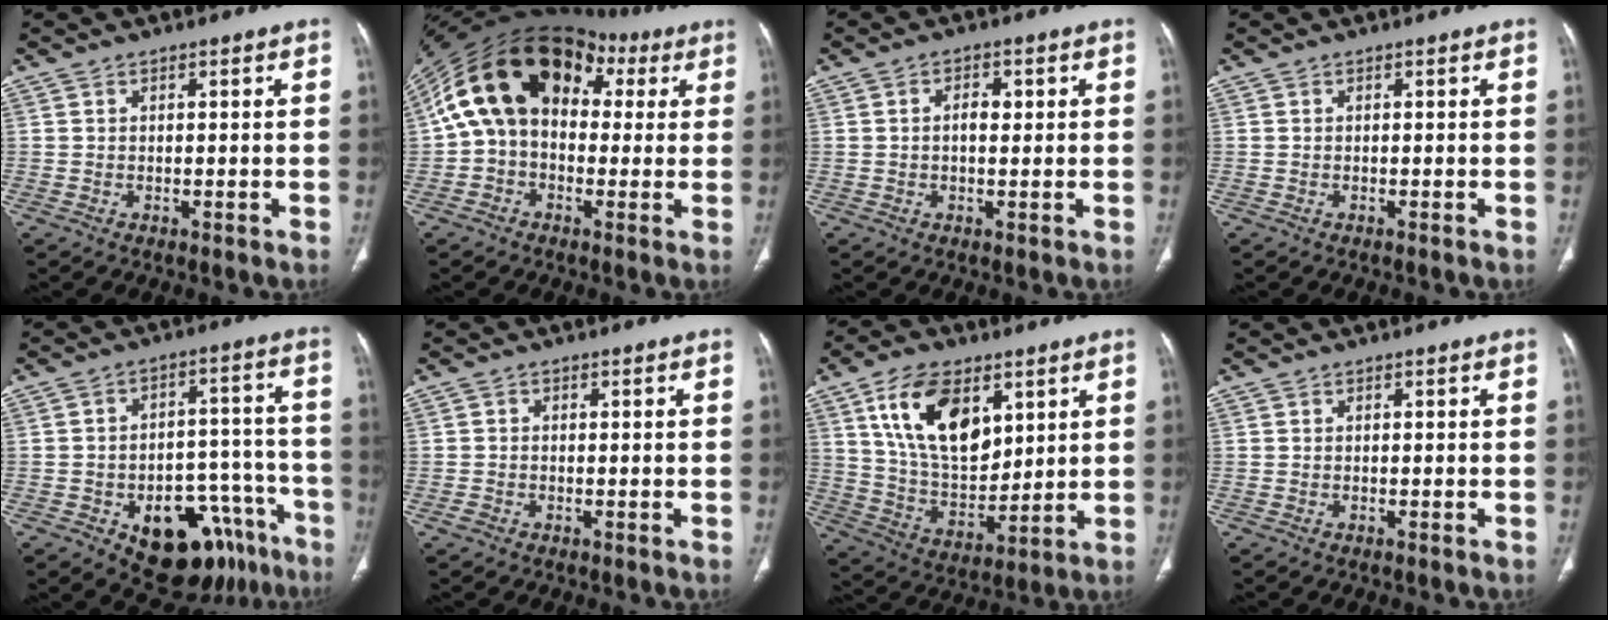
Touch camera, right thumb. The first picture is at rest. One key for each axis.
{"total": 19.3, "fx": 4.0, "fy": 13.2, "fz": 13.5, "tx": -0.208, "ty": 0.054, "tz": 0.052}
{"total": 2.8, "fx": 0.4, "fy": 1.6, "fz": 2.2, "tx": -0.033, "ty": 0.007, "tz": 0.004}
{"total": 0.0}
{"total": 19.4, "fx": -10.8, "fy": 11.2, "fz": 11.6, "tx": -0.089, "ty": 0.089, "tz": -0.141}
{"total": 1.3, "fx": -0.7, "fy": 1.0, "fz": 0.5, "tx": -0.010, "ty": 0.005, "tz": -0.013}
{"total": 17.7, "fx": 7.6, "fy": 10.1, "fz": 12.4, "tx": -0.183, "ty": -0.038, "tz": 0.150}
{"total": 0.0}